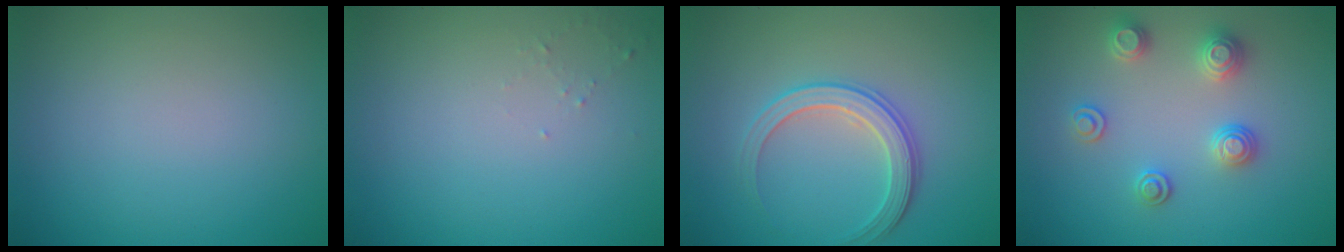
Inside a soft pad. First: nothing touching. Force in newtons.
{"total": 0.7, "press": 0.6, "slide": 0.2}
{"total": 3.0, "press": 2.9, "slide": 0.3}
{"total": 2.9, "press": 2.9, "slide": 0.2}